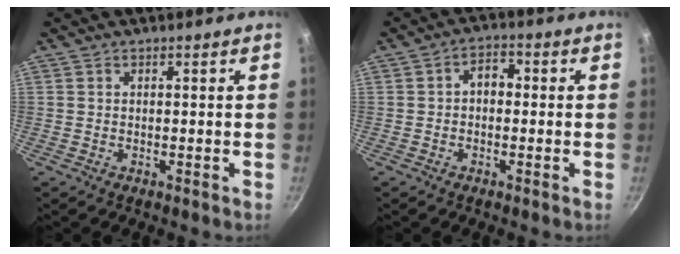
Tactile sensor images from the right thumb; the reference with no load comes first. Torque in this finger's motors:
{"motor_torque": [-0.39, 0.50, 0.18, 0.06, 0.02]}